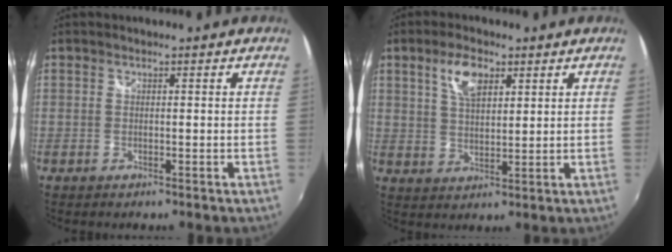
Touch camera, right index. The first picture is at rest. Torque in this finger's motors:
{"motor_torque": [0.13, 0.04, 0.33, 0.06]}